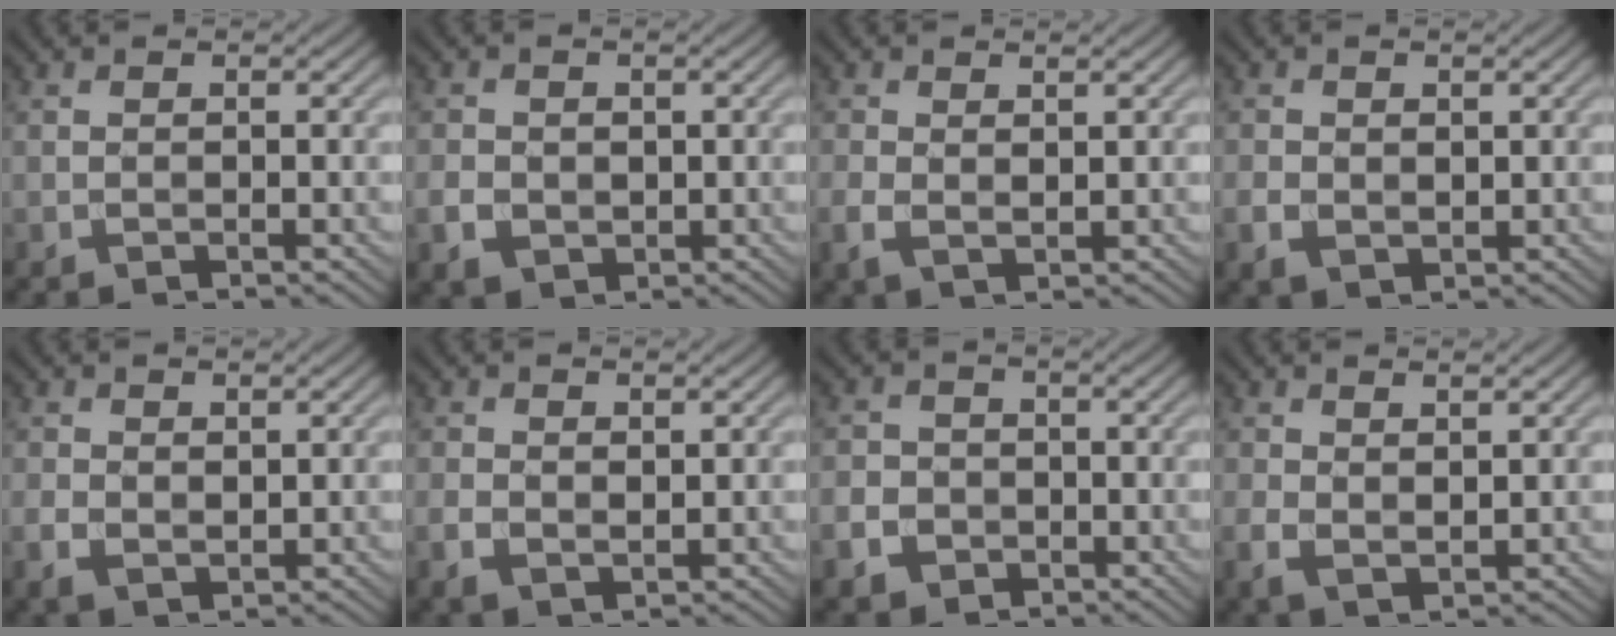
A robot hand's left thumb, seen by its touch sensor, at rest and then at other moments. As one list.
[{"total": 3.4, "force": [-0.6, 2.9, 1.7], "torque": [-0.041, -0.007, -0.011]}, {"total": 2.5, "force": [0.5, 1.2, 2.1], "torque": [-0.051, -0.003, 0.012]}, {"total": 2.6, "force": [-0.1, 2.0, 1.6], "torque": [-0.037, -0.007, 0.001]}, {"total": 2.6, "force": [0.3, 1.9, 1.8], "torque": [-0.040, -0.006, 0.010]}, {"total": 2.6, "force": [0.1, 1.7, 1.9], "torque": [-0.041, -0.007, 0.007]}, {"total": 4.6, "force": [-1.9, 3.9, 1.4], "torque": [-0.028, -0.008, -0.050]}, {"total": 2.8, "force": [0.9, 1.3, 2.3], "torque": [-0.054, -0.003, 0.020]}]